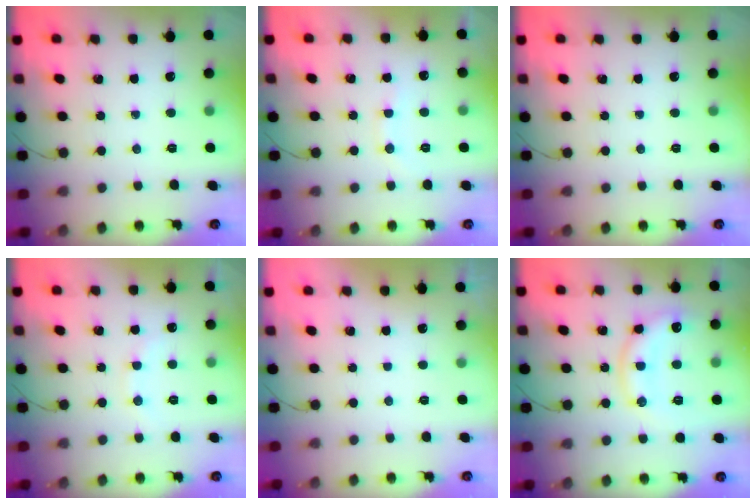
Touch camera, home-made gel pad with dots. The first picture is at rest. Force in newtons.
{"total": 7.3, "press": 7.2, "slide": 1.4}
{"total": 0.0}
{"total": 6.2, "press": 6.1, "slide": 1.0}
{"total": 2.9, "press": 2.9, "slide": 0.1}
{"total": 14.7, "press": 14.7, "slide": 1.0}